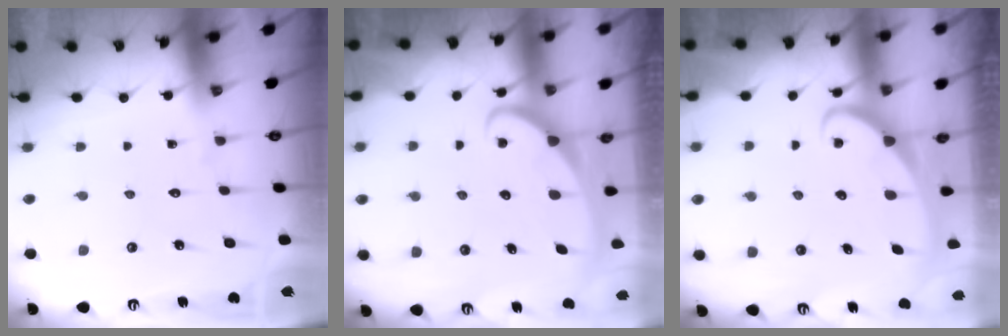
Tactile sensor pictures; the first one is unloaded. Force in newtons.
{"total": 2.4, "press": 2.3, "slide": 0.3}
{"total": 2.4, "press": 2.4, "slide": 0.4}